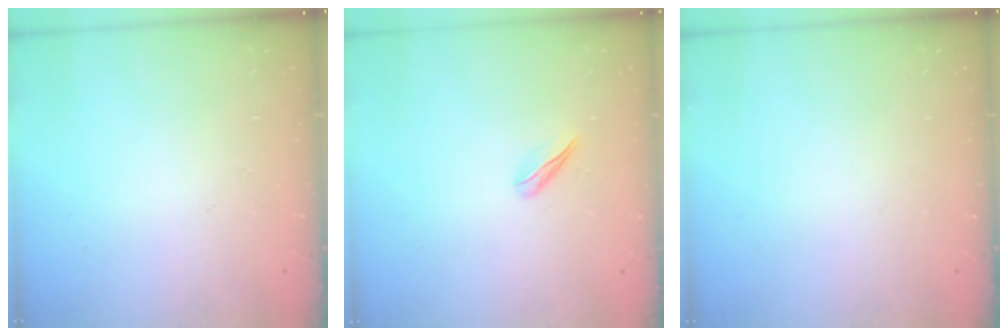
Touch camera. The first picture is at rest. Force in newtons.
{"total": 3.7, "press": 3.6, "slide": 1.0}
{"total": 0.0}